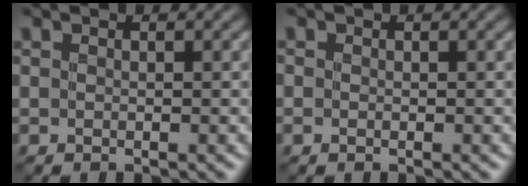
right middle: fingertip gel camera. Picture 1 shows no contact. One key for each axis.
{"total": 0.5, "fx": -0.2, "fy": 0.5, "fz": 0.2, "tx": -0.002, "ty": -0.004, "tz": -0.004}